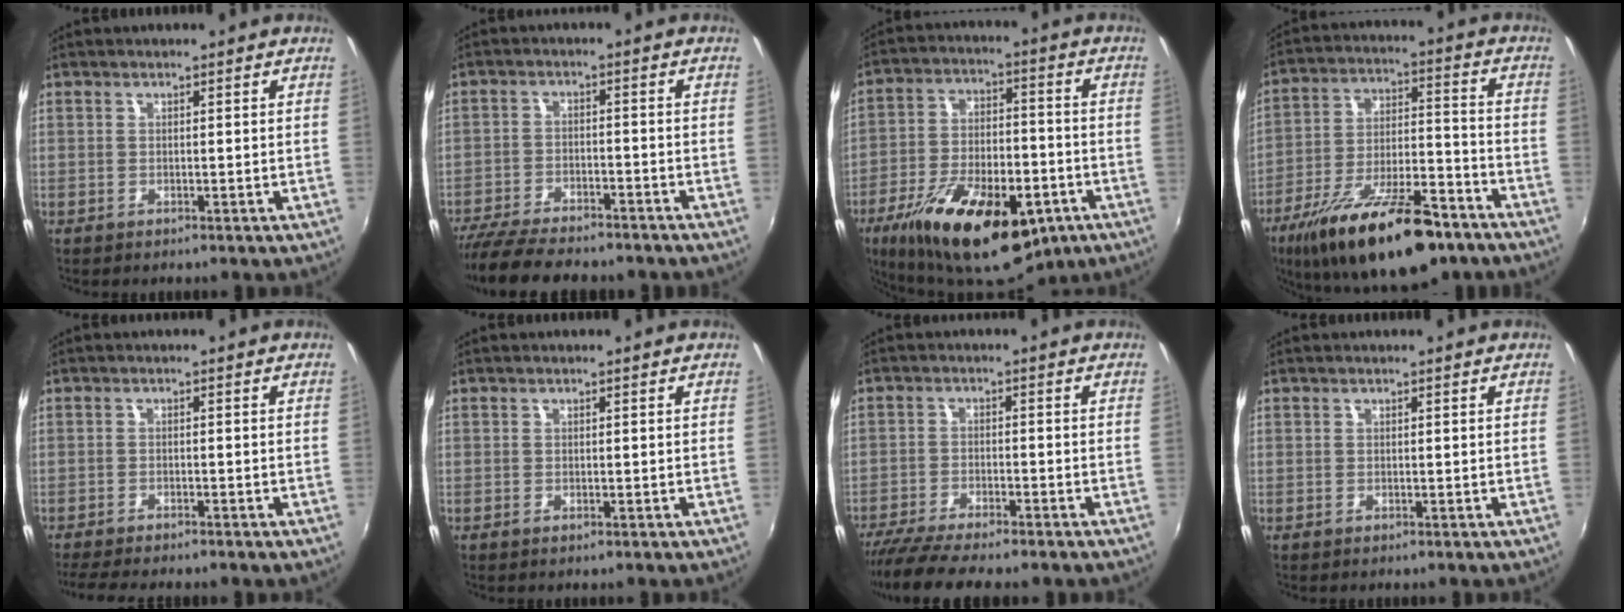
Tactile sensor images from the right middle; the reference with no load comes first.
{"total": 14.1, "force": [-12.0, 3.3, 6.5], "torque": [-0.140, -0.038, -0.194]}
{"total": 24.2, "force": [-13.3, 10.7, 17.2], "torque": [-0.319, -0.034, -0.204]}
{"total": 23.0, "force": [-15.5, 8.1, 14.9], "torque": [-0.264, -0.025, -0.240]}
{"total": 6.7, "force": [-5.9, 0.7, 3.1], "torque": [-0.074, -0.021, -0.096]}
{"total": 0.0}
{"total": 9.2, "force": [-8.0, 1.0, 4.4], "torque": [-0.108, -0.032, -0.137]}
{"total": 0.0}